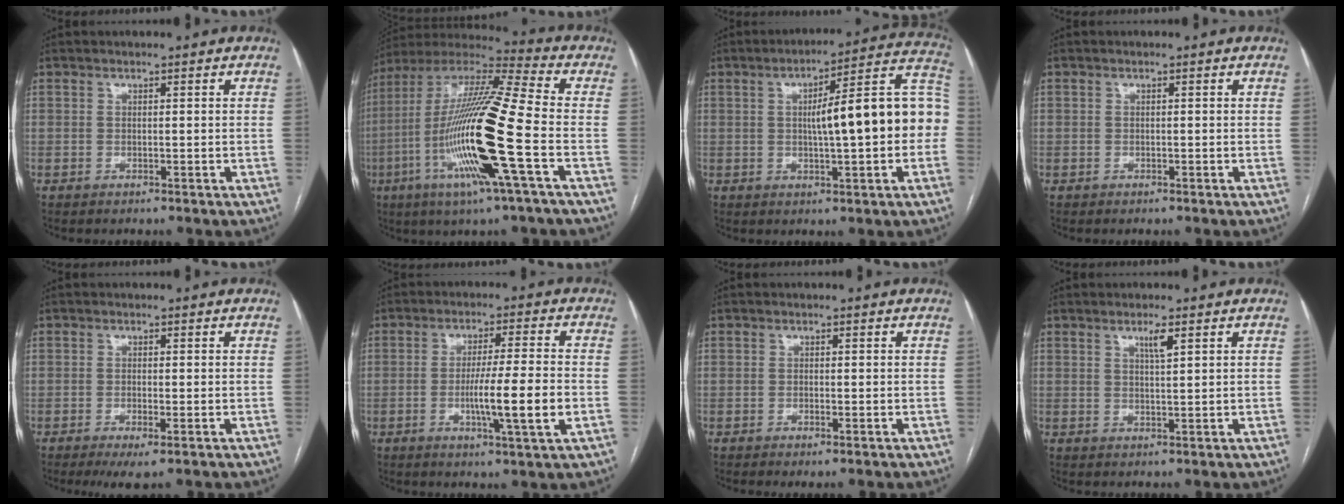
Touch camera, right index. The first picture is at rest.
{"total": 21.5, "force": [-5.9, 0.5, 20.7], "torque": [-0.427, -0.023, -0.122]}
{"total": 16.4, "force": [0.0, 2.5, 16.2], "torque": [-0.216, 0.046, 0.002]}
{"total": 0.6, "force": [-0.2, 0.5, 0.0], "torque": [0.002, 0.006, -0.007]}
{"total": 3.3, "force": [-1.6, 0.6, 2.8], "torque": [-0.048, -0.009, -0.023]}
{"total": 9.5, "force": [-2.2, -0.6, 9.3], "torque": [-0.159, -0.011, -0.040]}
{"total": 1.1, "force": [-0.6, 0.1, 0.9], "torque": [-0.013, -0.001, -0.007]}
{"total": 2.3, "force": [1.3, 0.0, 1.9], "torque": [-0.036, -0.004, 0.023]}